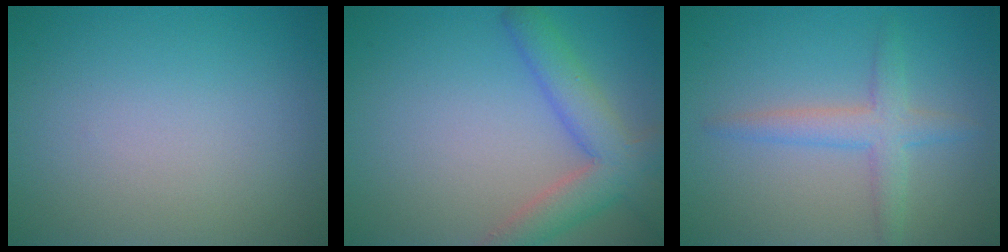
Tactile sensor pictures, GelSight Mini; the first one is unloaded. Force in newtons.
{"total": 5.0, "press": 5.0, "slide": 0.3}
{"total": 3.1, "press": 3.1, "slide": 0.2}